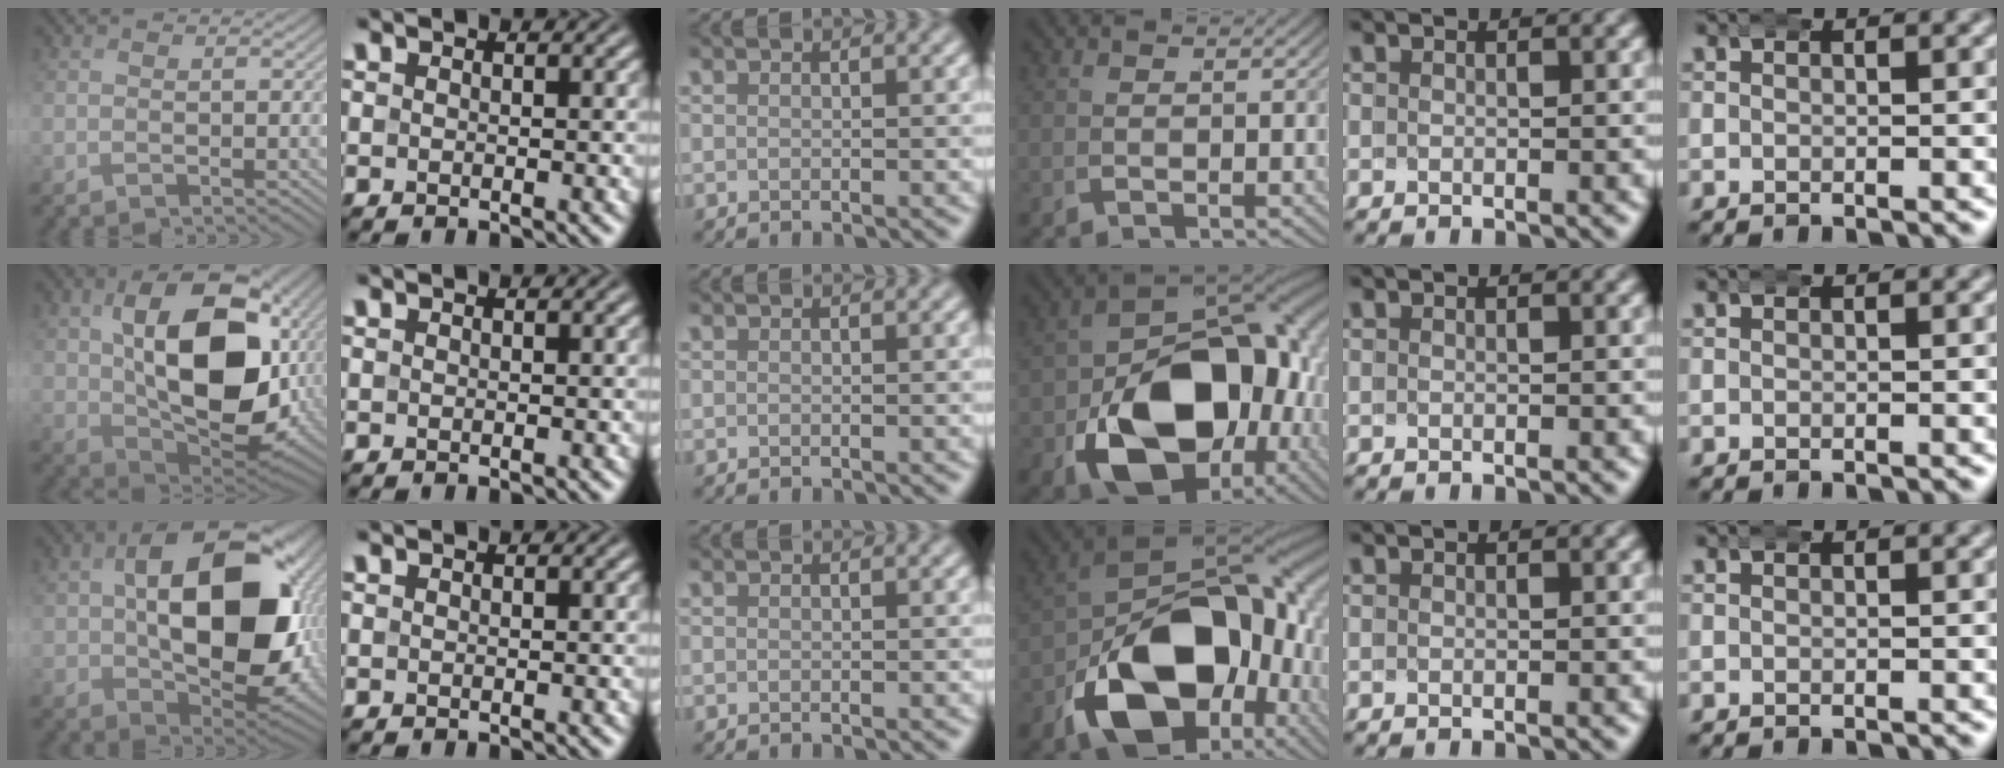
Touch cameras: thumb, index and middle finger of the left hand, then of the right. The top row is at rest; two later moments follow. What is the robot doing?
{"motion": "wrap", "object": "bandana"}